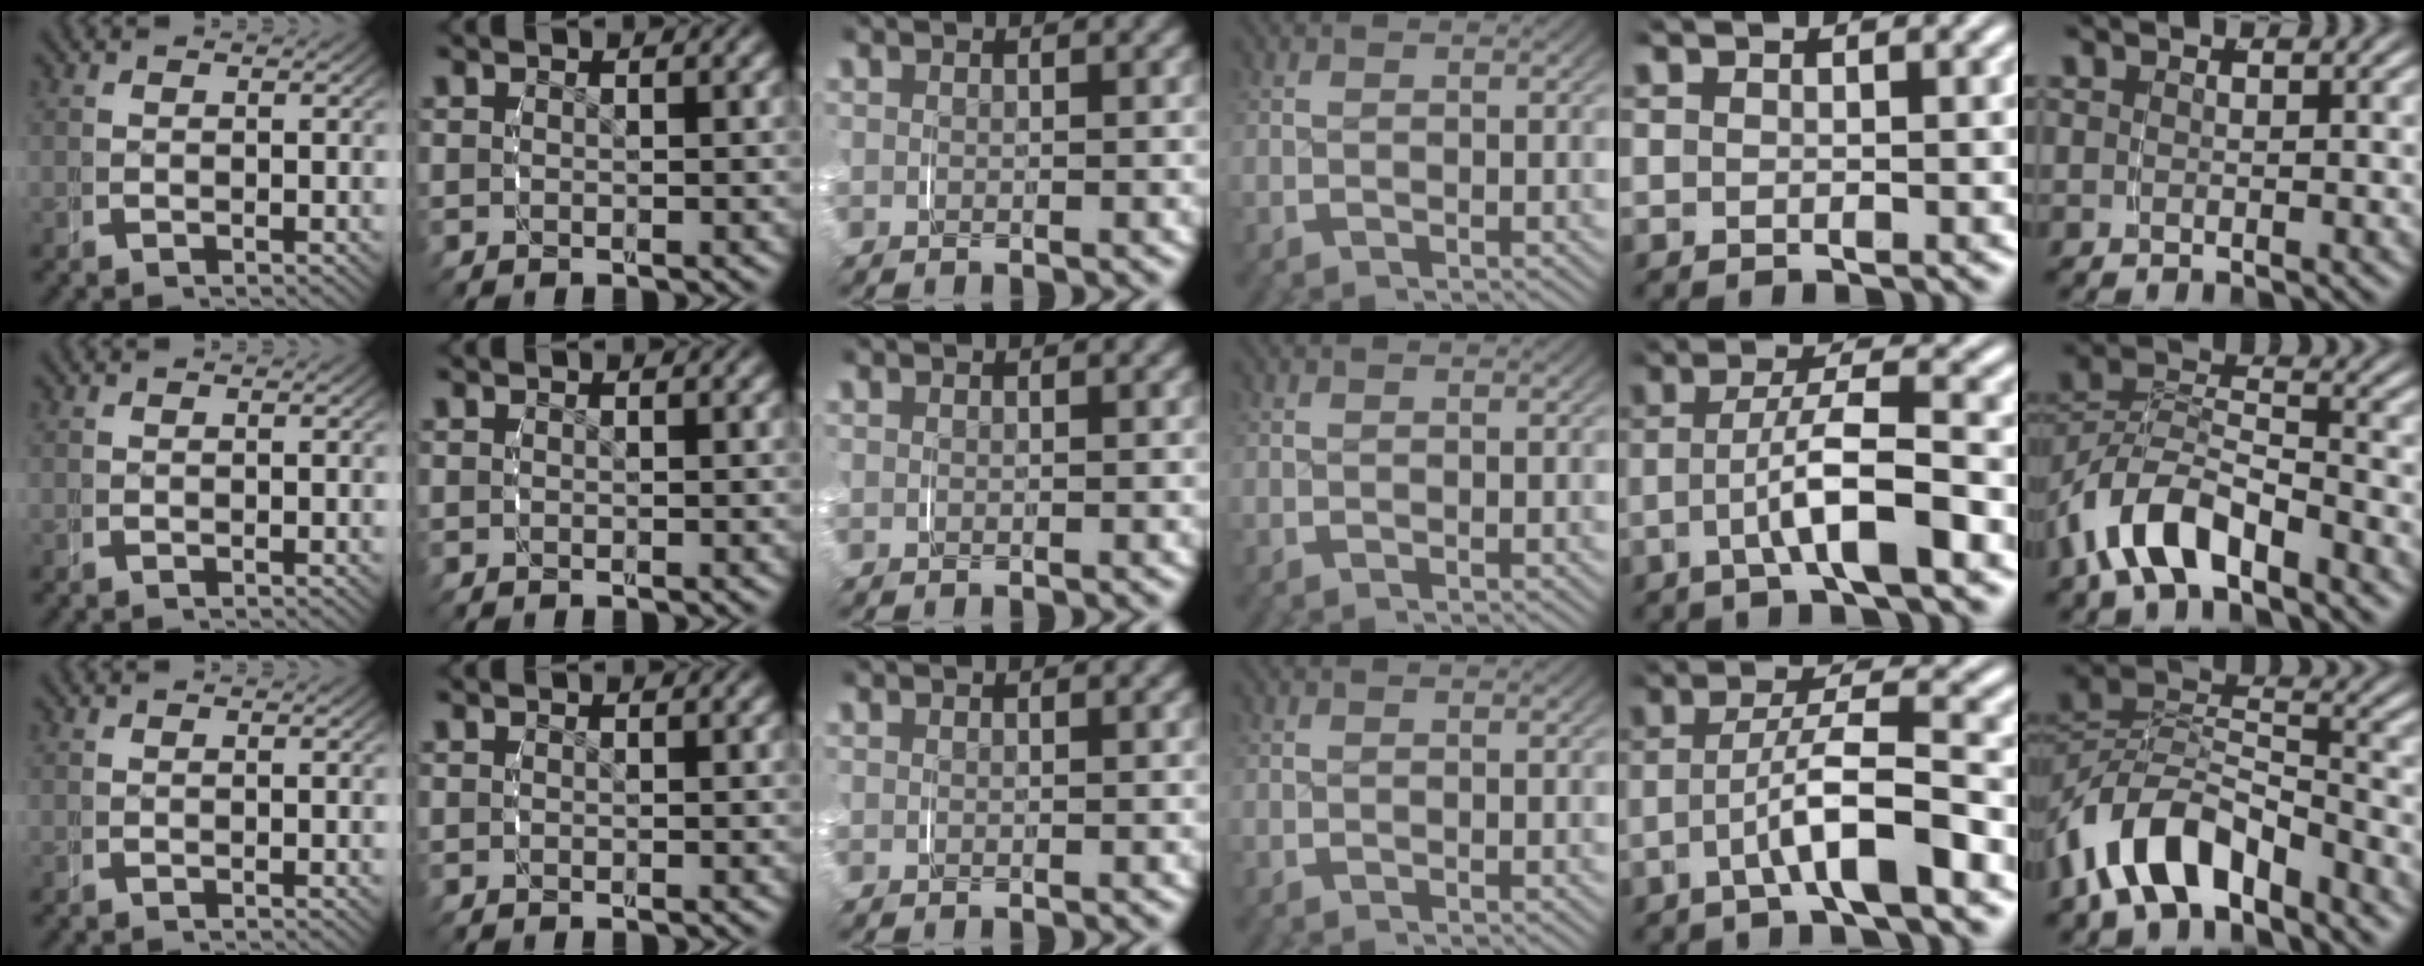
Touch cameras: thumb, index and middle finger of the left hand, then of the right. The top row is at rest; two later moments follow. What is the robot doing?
{"motion": "grasp_and_lifting", "object": "string"}